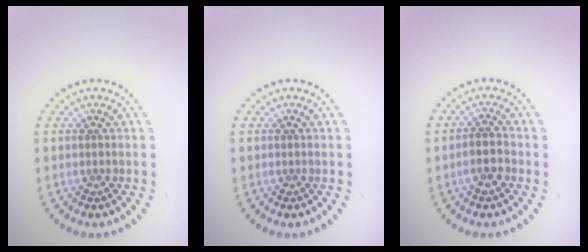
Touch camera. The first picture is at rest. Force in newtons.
{"total": 0.0}
{"total": 2.3, "press": 2.1, "slide": 1.0}